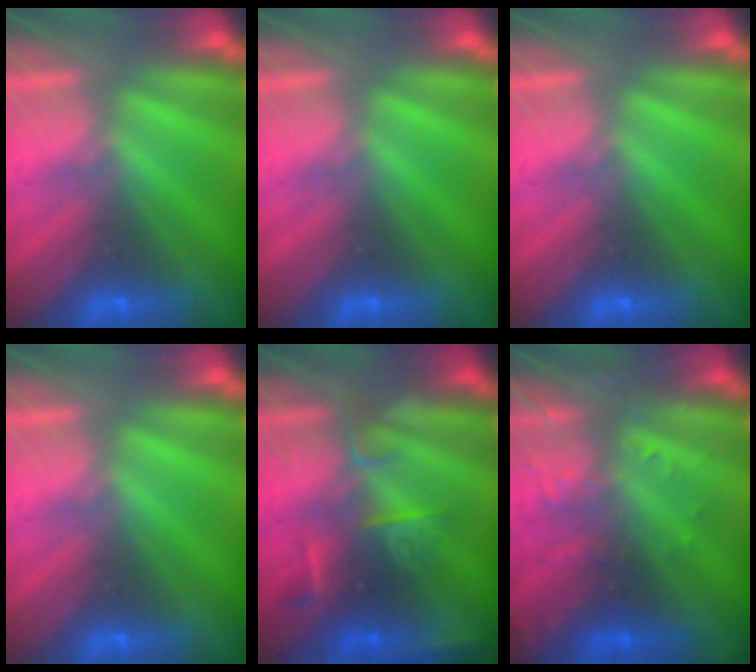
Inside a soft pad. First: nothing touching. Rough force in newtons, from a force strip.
{"total": 0.0}
{"total": 0.0}
{"total": 0.0}
{"total": 2.5}
{"total": 2.9}